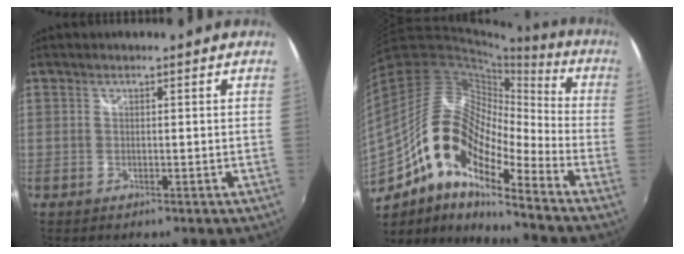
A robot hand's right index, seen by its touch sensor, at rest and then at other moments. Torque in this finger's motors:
{"motor_torque": [1.06, -1.07, 1.05, 0.21]}